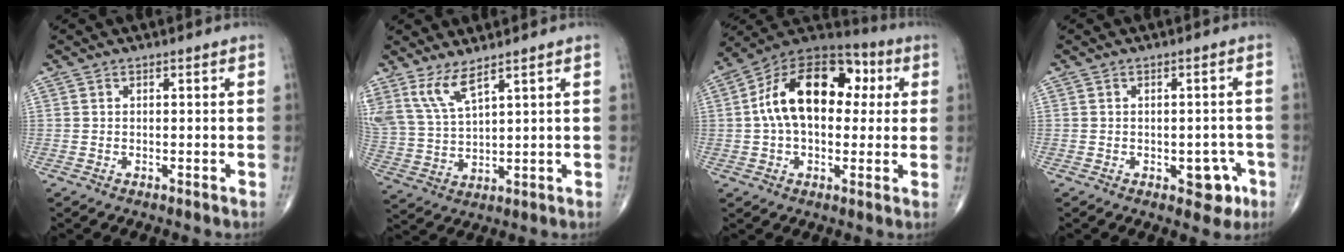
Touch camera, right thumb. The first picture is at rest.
{"total": 7.5, "force": [5.3, 1.8, 5.0], "torque": [-0.113, -0.029, 0.124]}
{"total": 19.0, "force": [2.7, 11.9, 14.6], "torque": [-0.212, 0.036, 0.034]}
{"total": 5.1, "force": [-2.1, 3.0, 3.6], "torque": [-0.012, 0.012, -0.024]}